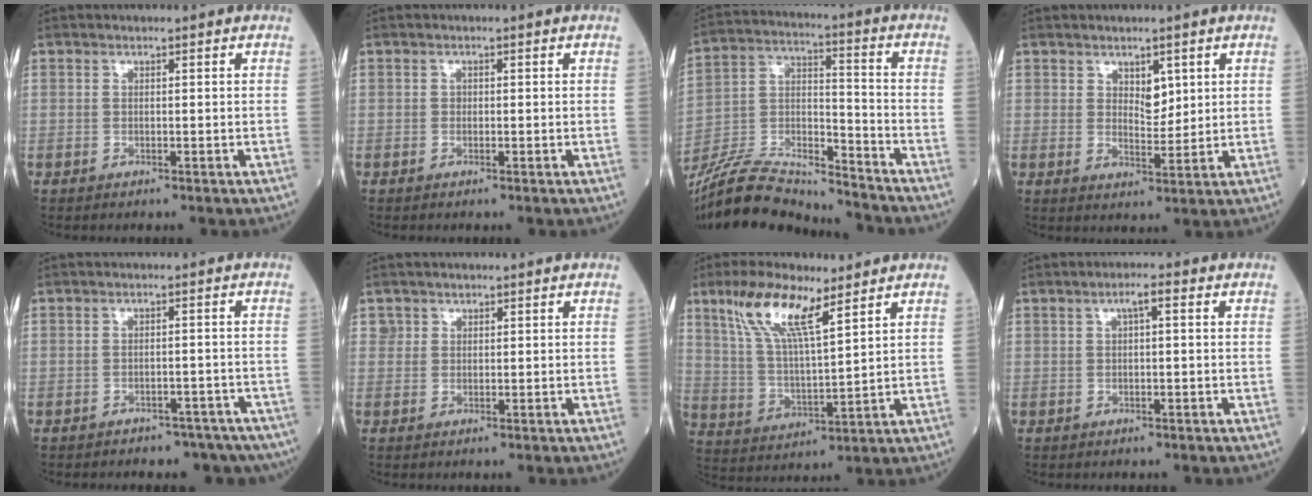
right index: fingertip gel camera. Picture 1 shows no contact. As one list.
[{"total": 0.8, "force": [-0.1, 0.6, 0.4], "torque": [-0.021, 0.012, 0.000]}, {"total": 19.7, "force": [-18.3, 2.8, 6.6], "torque": [-0.156, 0.008, -0.328]}, {"total": 4.2, "force": [1.8, 2.3, 3.1], "torque": [-0.060, 0.000, 0.039]}, {"total": 12.1, "force": [-9.3, 6.2, 4.8], "torque": [-0.088, 0.017, -0.104]}, {"total": 2.4, "force": [1.1, 2.2, 0.3], "torque": [0.000, 0.011, 0.021]}, {"total": 12.4, "force": [7.5, 2.9, 9.5], "torque": [-0.201, 0.012, 0.148]}, {"total": 2.9, "force": [1.0, 0.9, 2.6], "torque": [-0.058, 0.013, 0.020]}]